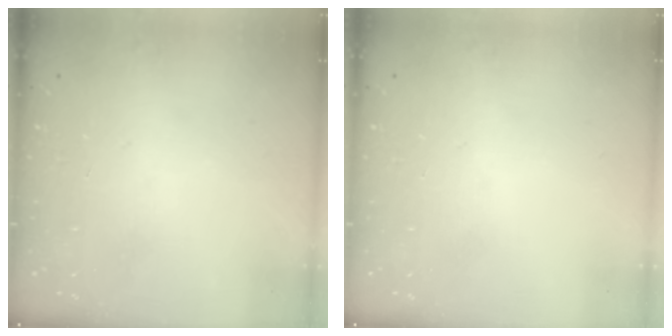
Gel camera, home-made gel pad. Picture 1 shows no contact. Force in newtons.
{"total": 0.0}